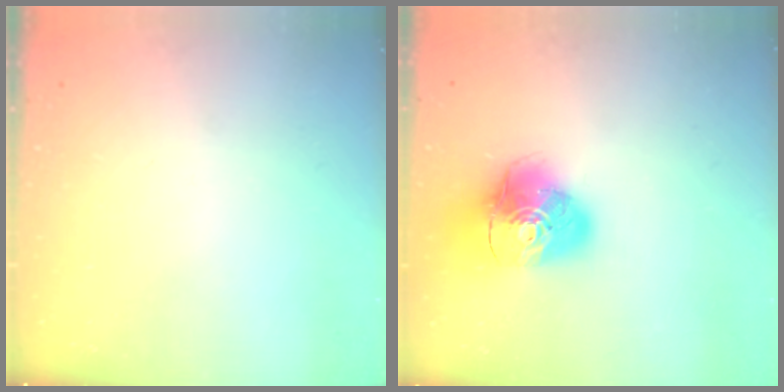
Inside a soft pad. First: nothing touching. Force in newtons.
{"total": 16.0, "press": 15.9, "slide": 1.8}